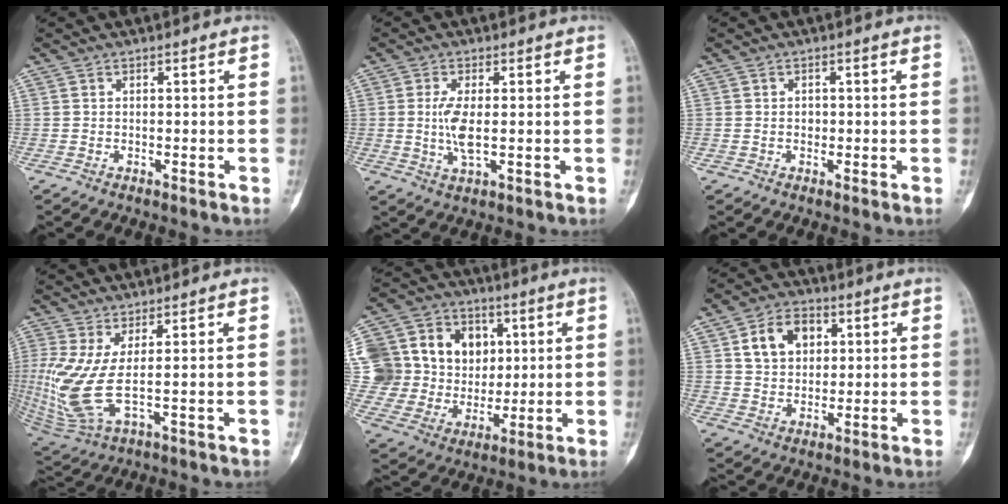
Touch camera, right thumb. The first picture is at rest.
{"total": 5.2, "force": [0.2, 1.7, 4.9], "torque": [-0.109, -0.009, 0.004]}
{"total": 1.1, "force": [0.0, 1.0, 0.3], "torque": [0.003, 0.005, -0.001]}
{"total": 9.5, "force": [1.3, 2.2, 9.1], "torque": [-0.247, -0.018, 0.032]}
{"total": 23.6, "force": [5.1, 20.2, 11.2], "torque": [-0.199, 0.039, 0.113]}
{"total": 9.2, "force": [3.1, 6.8, 5.5], "torque": [-0.062, -0.006, 0.053]}